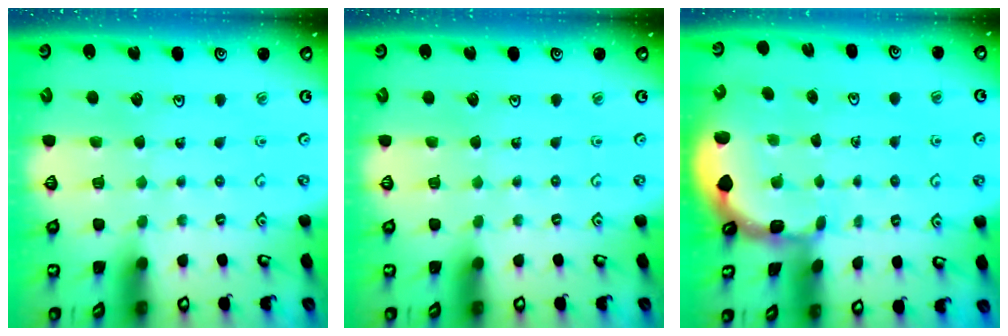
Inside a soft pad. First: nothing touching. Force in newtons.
{"total": 0.0}
{"total": 1.4, "press": 1.4, "slide": 0.1}